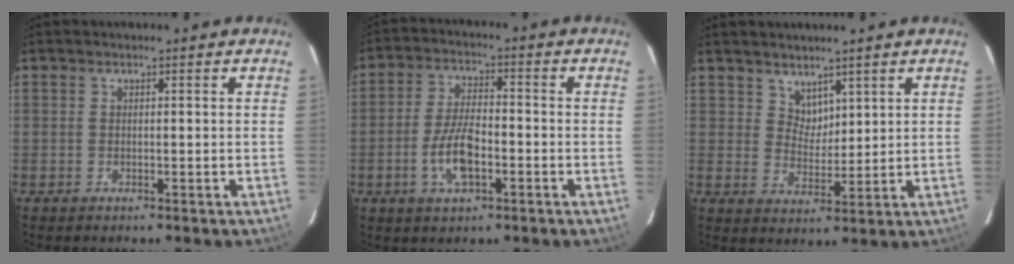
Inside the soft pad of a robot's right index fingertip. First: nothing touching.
{"total": 8.4, "force": [-2.9, 3.4, 7.1], "torque": [-0.145, 0.001, -0.053]}
{"total": 4.3, "force": [3.2, 2.7, 0.8], "torque": [-0.003, 0.007, 0.062]}